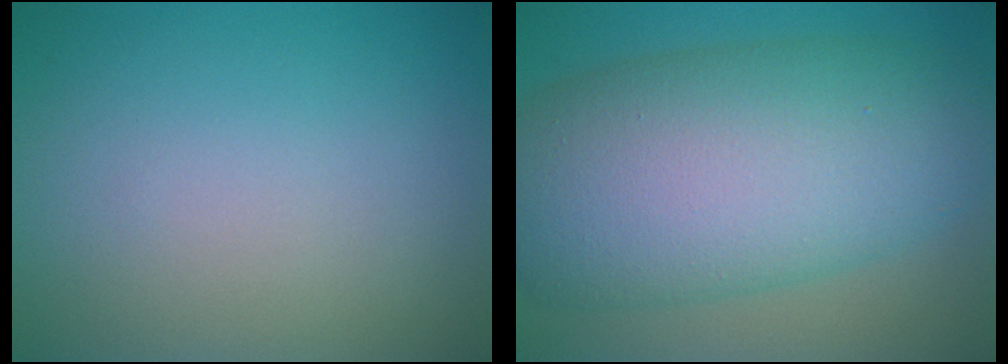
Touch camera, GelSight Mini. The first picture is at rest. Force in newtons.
{"total": 13.0, "press": 13.0, "slide": 0.4}